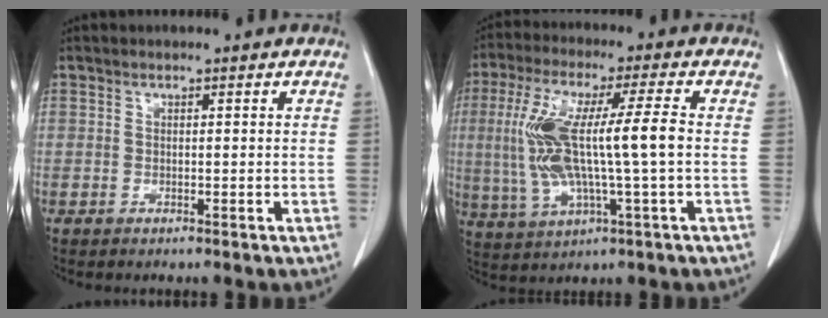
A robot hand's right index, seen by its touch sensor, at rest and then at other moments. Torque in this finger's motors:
{"motor_torque": [1.25, -0.06, 0.63, 0.21]}